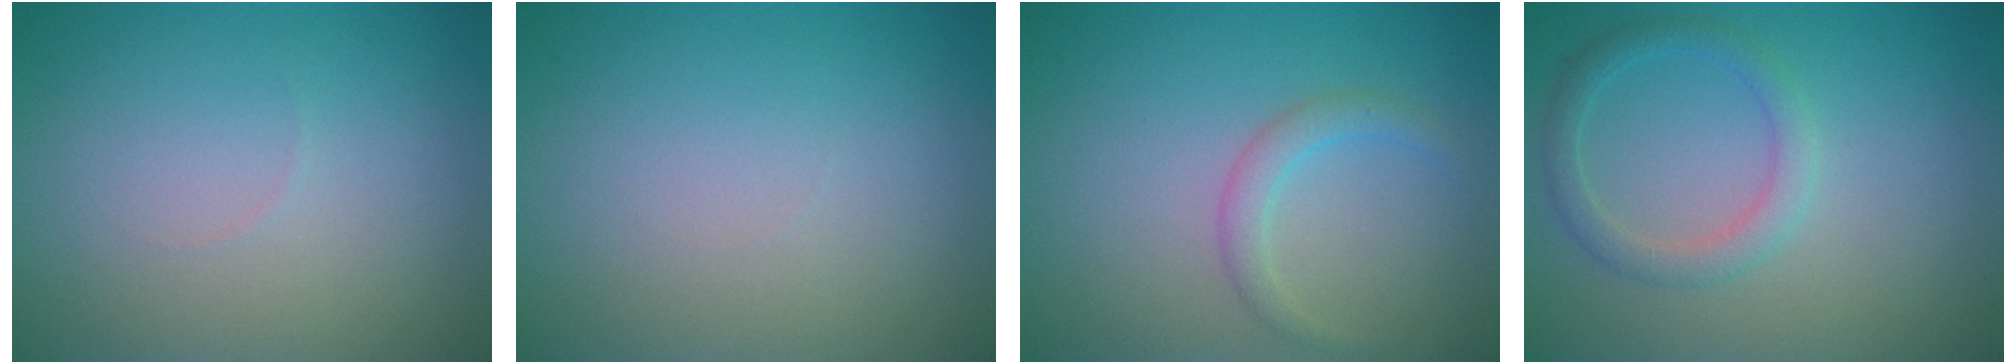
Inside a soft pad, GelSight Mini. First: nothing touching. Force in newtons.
{"total": 0.0}
{"total": 1.7, "press": 1.7, "slide": 0.0}
{"total": 2.3, "press": 2.3, "slide": 0.1}